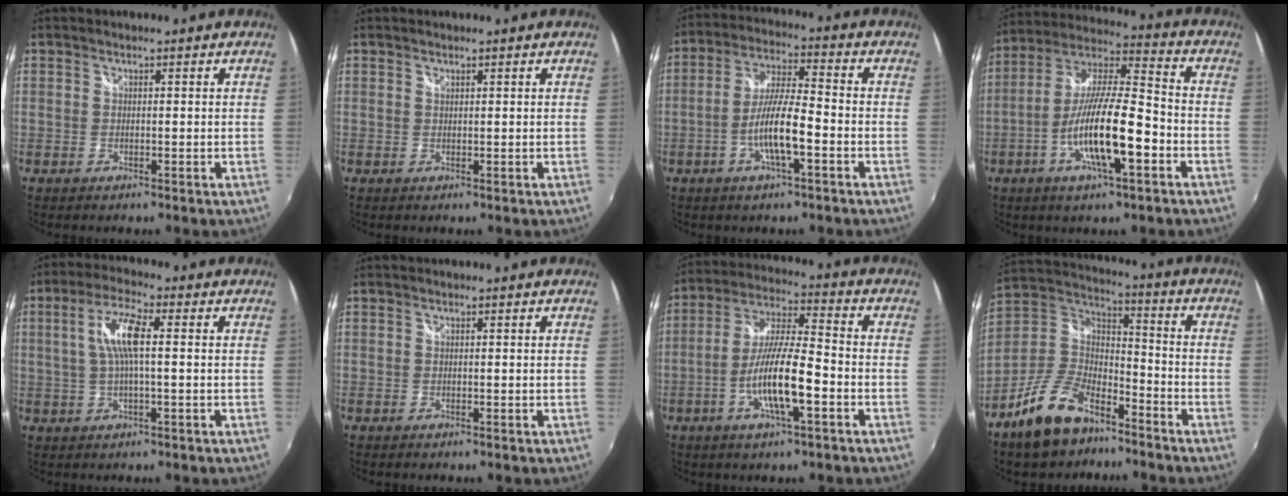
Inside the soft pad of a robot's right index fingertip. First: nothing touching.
{"total": 0.0}
{"total": 9.6, "force": [-3.6, 1.5, 8.8], "torque": [-0.175, 0.001, -0.066]}
{"total": 16.1, "force": [-5.7, 3.3, 14.7], "torque": [-0.283, -0.007, -0.109]}
{"total": 7.6, "force": [0.8, 1.5, 7.4], "torque": [-0.145, 0.008, 0.017]}
{"total": 0.0}
{"total": 12.6, "force": [-4.5, 2.2, 11.5], "torque": [-0.230, -0.003, -0.085]}
{"total": 15.6, "force": [-10.3, 7.7, 8.9], "torque": [-0.197, 0.010, -0.185]}